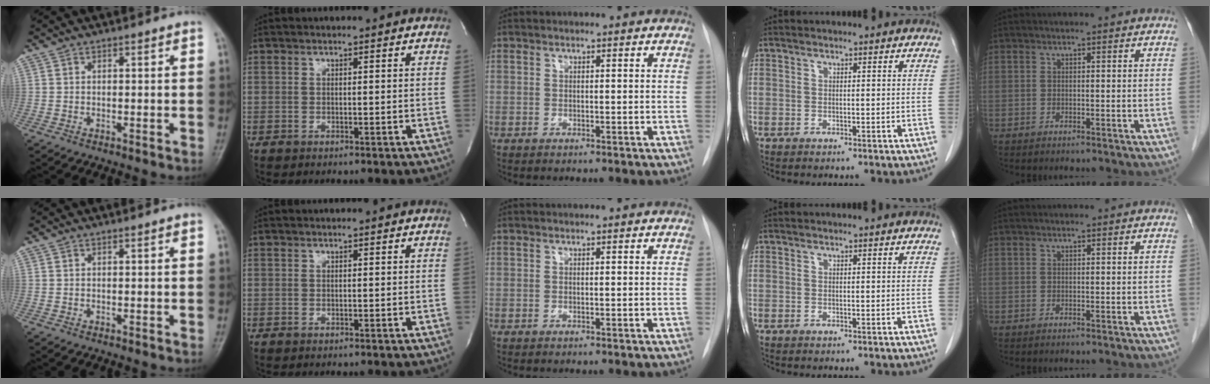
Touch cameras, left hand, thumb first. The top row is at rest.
{}